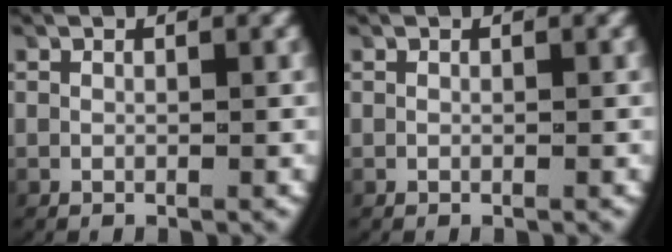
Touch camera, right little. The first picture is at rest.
{"total": 0.0}